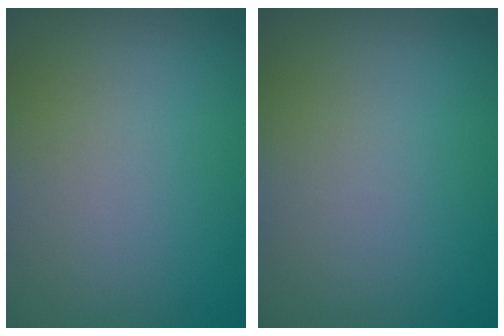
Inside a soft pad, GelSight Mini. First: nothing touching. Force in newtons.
{"total": 0.0}